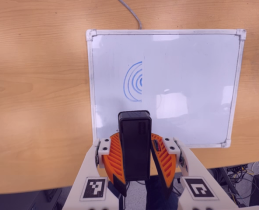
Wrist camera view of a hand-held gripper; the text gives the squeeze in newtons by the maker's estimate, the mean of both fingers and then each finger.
{"total": 7.7, "left": 8.4, "right": 6.9}